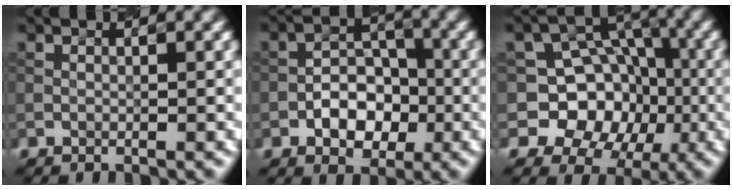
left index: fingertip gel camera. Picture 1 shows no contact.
{"total": 4.0, "force": [-1.8, 2.7, 2.4], "torque": [-0.030, 0.008, -0.022]}
{"total": 8.1, "force": [-1.9, 7.3, 2.9], "torque": [-0.028, 0.026, -0.053]}